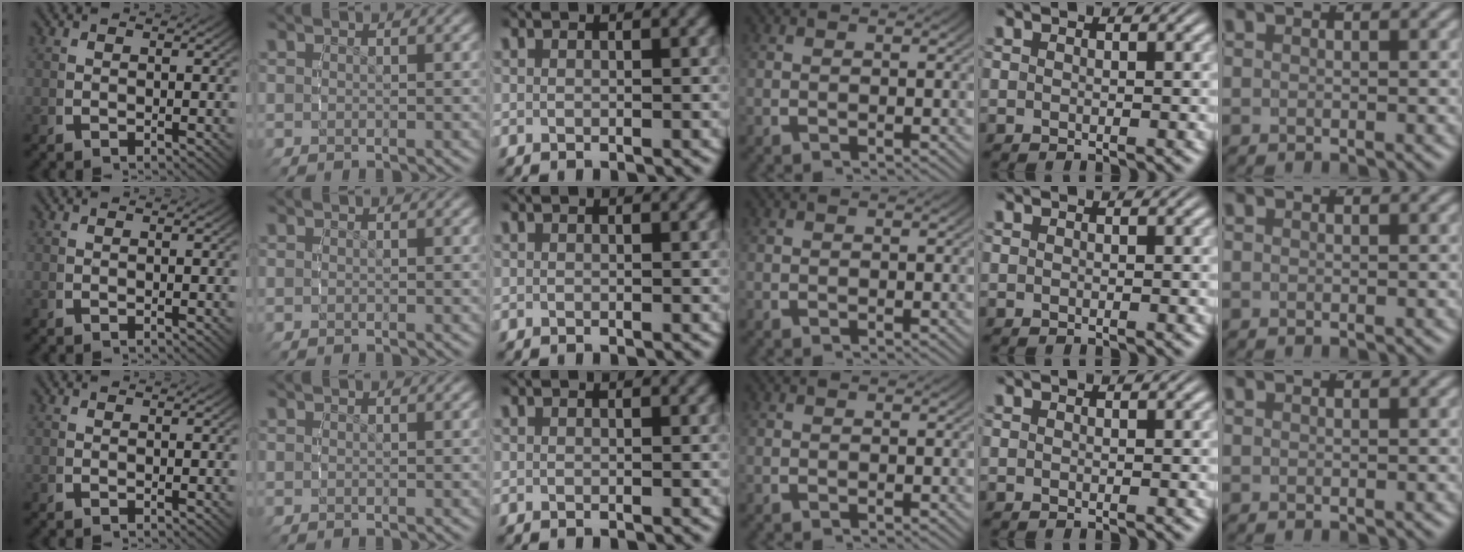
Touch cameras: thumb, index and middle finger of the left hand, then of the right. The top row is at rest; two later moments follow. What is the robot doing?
{"motion": "reach", "object": "measuring cup"}